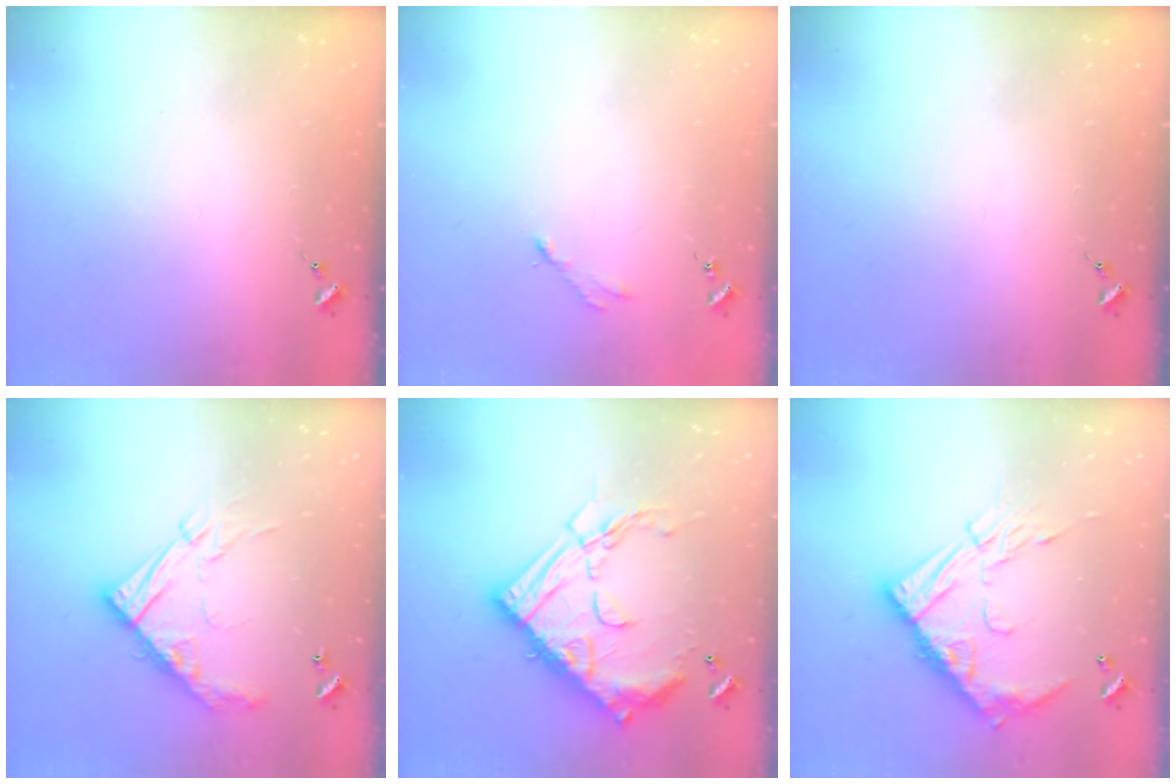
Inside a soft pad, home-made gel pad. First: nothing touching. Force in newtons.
{"total": 2.8, "press": 2.8, "slide": 0.4}
{"total": 0.0}
{"total": 16.5, "press": 16.5, "slide": 1.5}
{"total": 23.7, "press": 23.6, "slide": 2.2}
{"total": 17.2, "press": 17.2, "slide": 1.3}